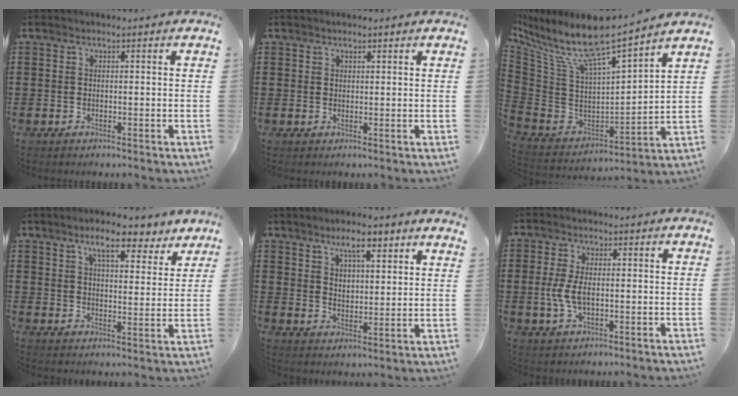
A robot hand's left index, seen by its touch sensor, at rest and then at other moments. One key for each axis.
{"total": 1.1, "fx": 1.0, "fy": 0.5, "fz": 0.2, "tx": -0.005, "ty": 0.003, "tz": 0.019}
{"total": 9.8, "fx": 7.6, "fy": 1.3, "fz": 6.1, "tx": -0.147, "ty": -0.063, "tz": 0.127}
{"total": 7.7, "fx": 6.1, "fy": 1.9, "fz": 4.3, "tx": -0.077, "ty": -0.018, "tz": 0.103}
{"total": 6.2, "fx": 5.3, "fy": 1.6, "fz": 2.9, "tx": -0.046, "ty": -0.019, "tz": 0.091}
{"total": 4.9, "fx": -0.3, "fy": 2.4, "fz": 4.3, "tx": -0.108, "ty": -0.004, "tz": -0.013}